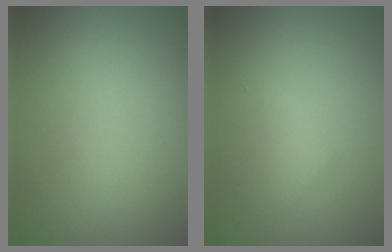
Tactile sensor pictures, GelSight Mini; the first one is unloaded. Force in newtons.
{"total": 2.0, "press": 2.0, "slide": 0.1}